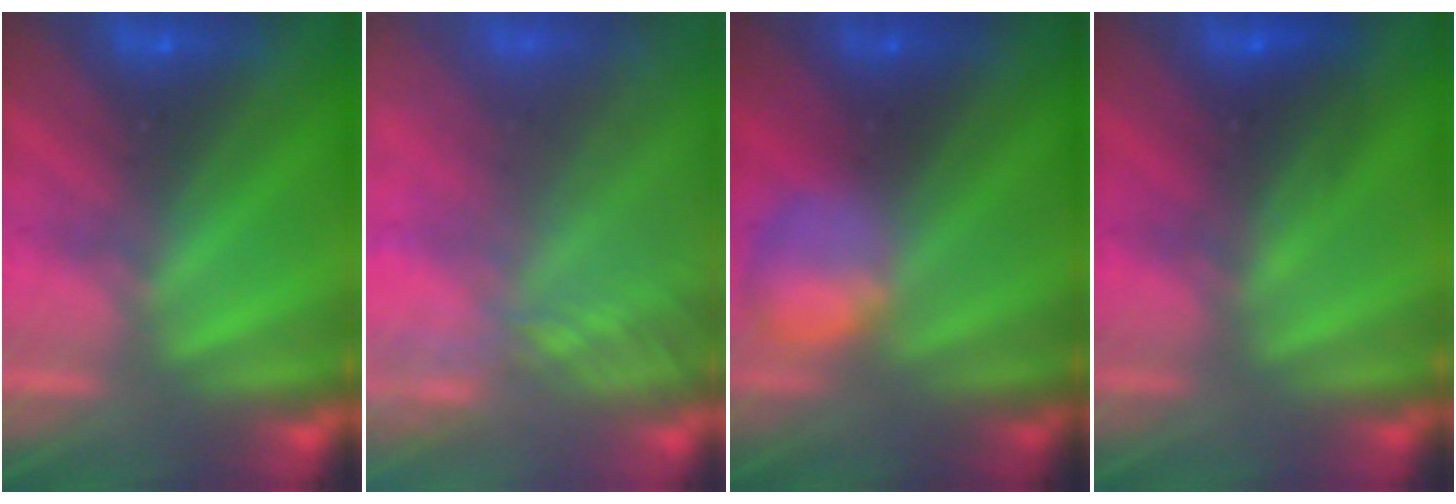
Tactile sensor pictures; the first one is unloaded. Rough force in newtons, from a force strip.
{"total": 6.9}
{"total": 2.4}
{"total": 2.8}